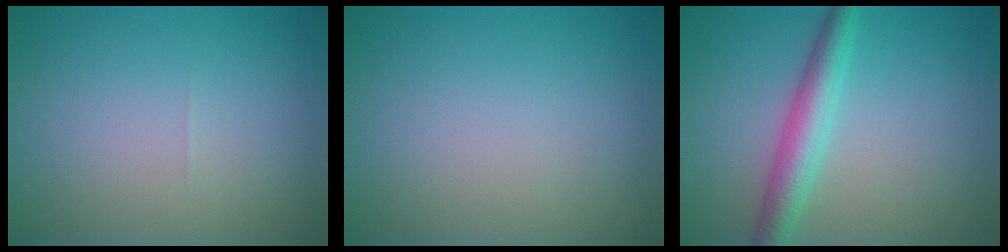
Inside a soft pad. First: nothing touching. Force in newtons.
{"total": 0.0}
{"total": 4.0, "press": 4.0, "slide": 0.0}